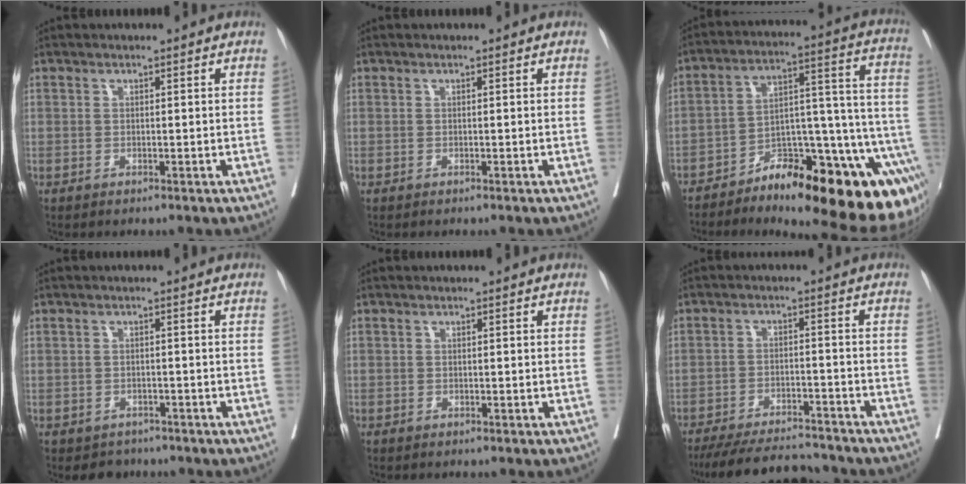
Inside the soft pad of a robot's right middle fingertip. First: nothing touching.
{"total": 0.0}
{"total": 25.5, "force": [-16.9, 5.3, 18.4], "torque": [-0.159, 0.030, -0.243]}
{"total": 2.6, "force": [-2.1, 1.6, -0.1], "torque": [-0.005, 0.004, -0.031]}
{"total": 0.8, "force": [-0.4, 0.7, -0.1], "torque": [-0.002, 0.007, -0.011]}
{"total": 14.0, "force": [-12.9, 2.3, 4.9], "torque": [-0.083, -0.008, -0.189]}